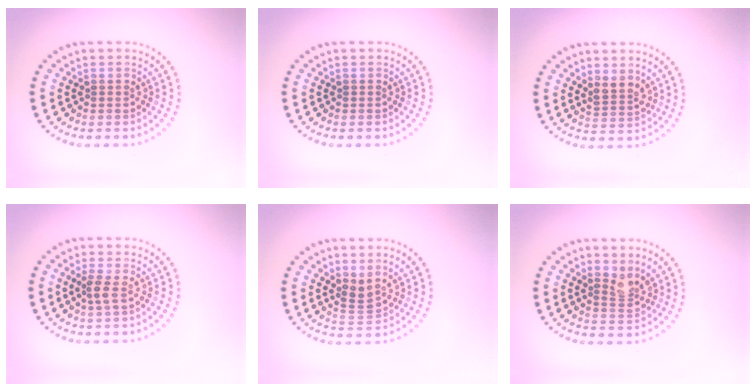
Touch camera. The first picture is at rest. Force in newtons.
{"total": 0.0}
{"total": 2.0, "press": 1.7, "slide": 1.1}
{"total": 1.3, "press": 1.1, "slide": 0.7}
{"total": 1.9, "press": 1.4, "slide": 1.4}
{"total": 2.0, "press": 1.5, "slide": 1.4}